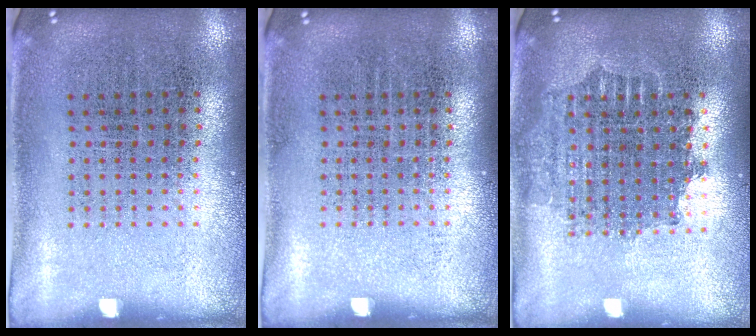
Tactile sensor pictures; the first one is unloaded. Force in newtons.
{"total": 0.0}
{"total": 1.6, "press": 1.3, "slide": 0.9}